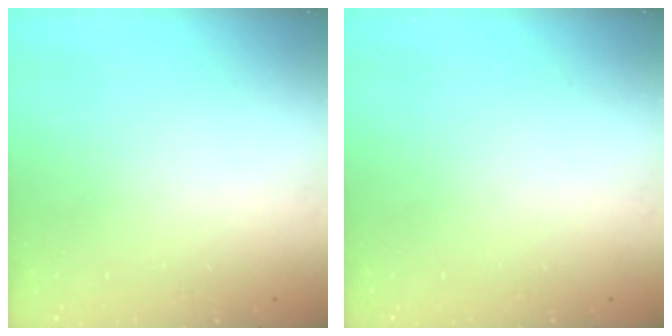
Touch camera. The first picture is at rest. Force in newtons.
{"total": 0.0}